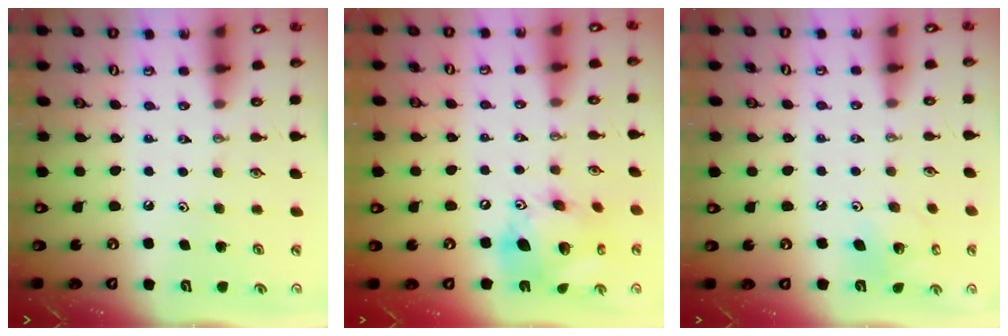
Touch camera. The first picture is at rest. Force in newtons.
{"total": 18.5, "press": 18.2, "slide": 3.3}
{"total": 7.1, "press": 7.1, "slide": 0.2}